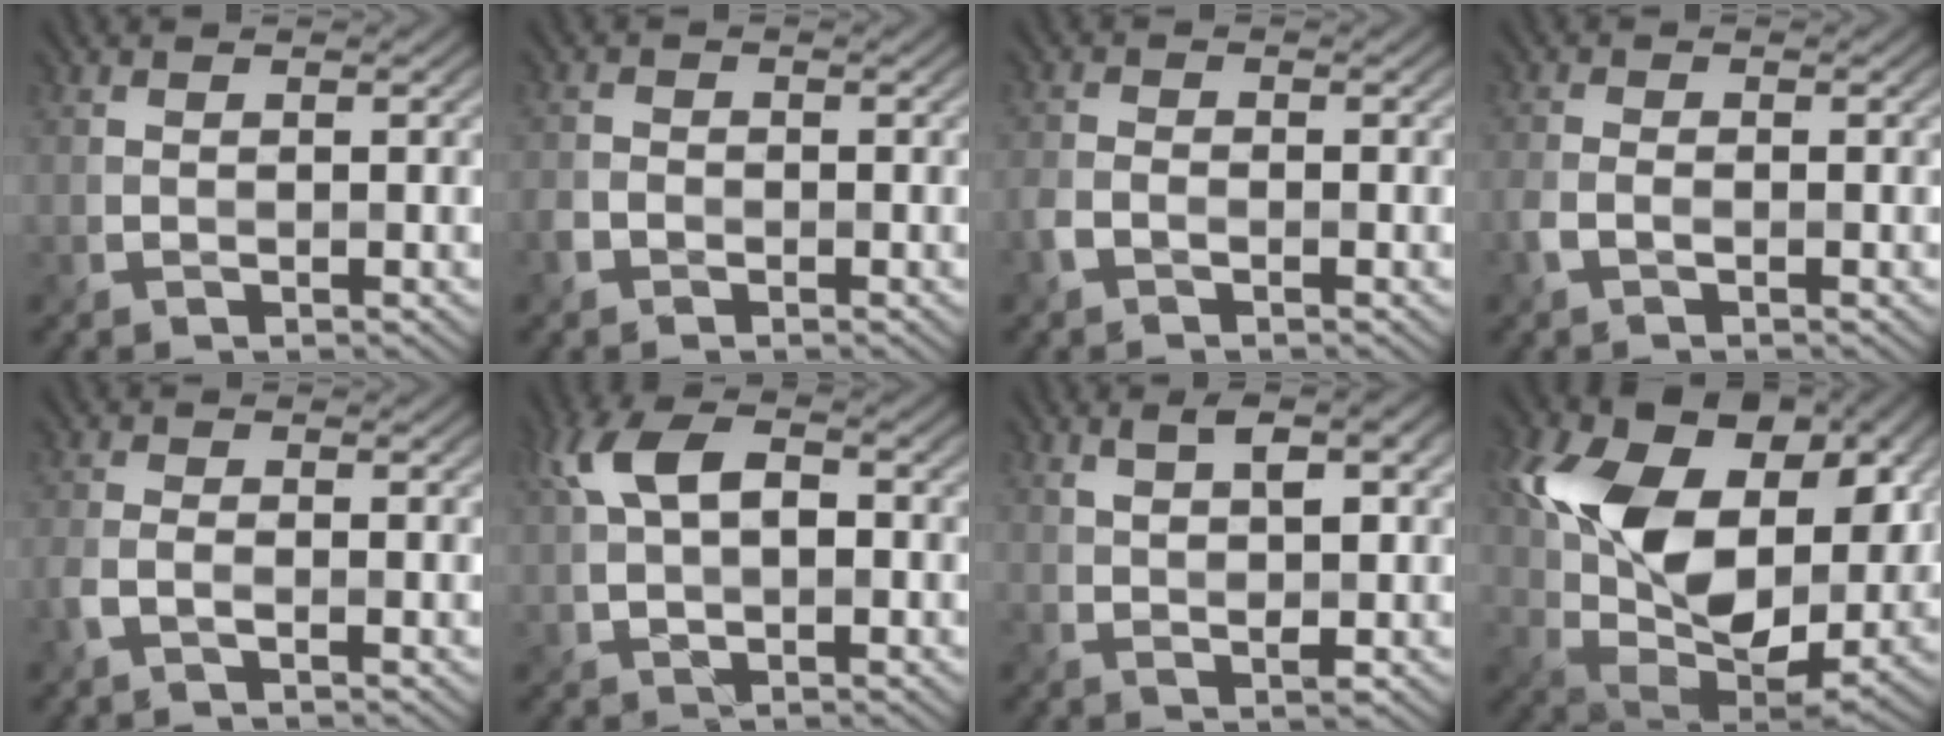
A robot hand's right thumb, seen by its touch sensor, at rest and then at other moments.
{"total": 1.4, "force": [-1.1, 0.9, 0.1], "torque": [0.001, -0.002, -0.029]}
{"total": 1.8, "force": [-1.4, 0.8, 0.8], "torque": [-0.015, 0.001, -0.036]}
{"total": 1.6, "force": [-1.1, 0.6, 1.0], "torque": [-0.023, 0.000, -0.028]}
{"total": 1.7, "force": [-1.3, 0.3, 1.0], "torque": [-0.022, 0.000, -0.033]}
{"total": 7.5, "force": [1.4, 4.1, 6.1], "torque": [-0.129, 0.016, 0.016]}
{"total": 4.7, "force": [1.3, 1.8, 4.1], "torque": [-0.072, 0.002, 0.020]}
{"total": 15.9, "force": [3.5, 10.5, 11.3], "torque": [-0.212, -0.001, 0.067]}